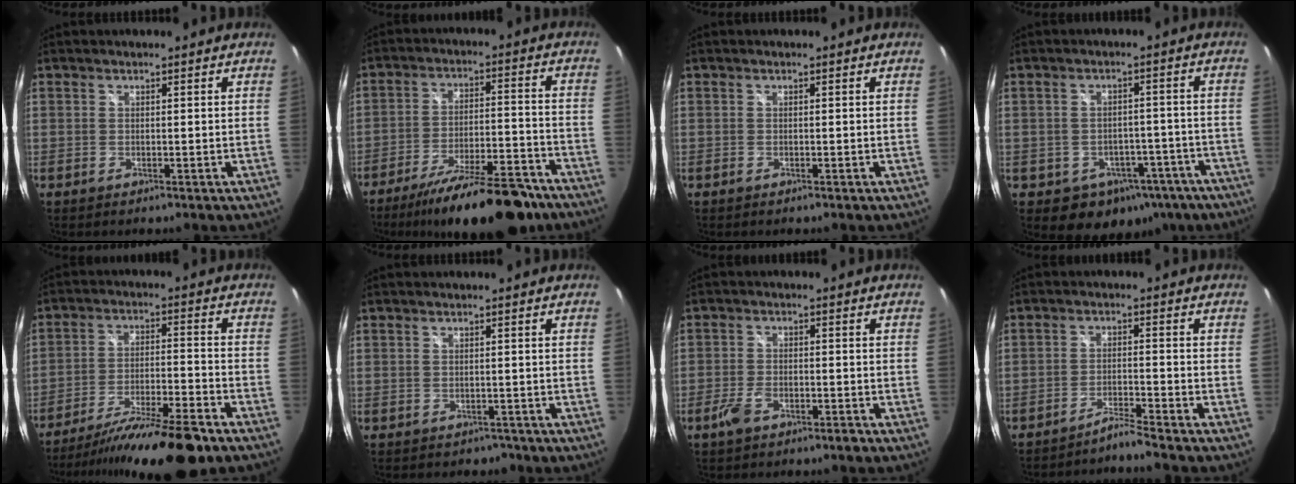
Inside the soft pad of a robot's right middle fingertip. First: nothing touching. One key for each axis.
{"total": 19.7, "fx": -16.0, "fy": 4.6, "fz": 10.4, "tx": -0.178, "ty": -0.018, "tz": -0.233}
{"total": 0.0}
{"total": 13.2, "fx": -7.6, "fy": 9.5, "fz": 5.0, "tx": -0.095, "ty": 0.025, "tz": -0.063}
{"total": 17.4, "fx": -14.3, "fy": 1.2, "fz": 9.9, "tx": -0.182, "ty": -0.025, "tz": -0.230}
{"total": 2.4, "fx": -1.8, "fy": 1.6, "fz": 0.4, "tx": -0.010, "ty": -0.005, "tz": -0.020}
{"total": 4.4, "fx": -3.0, "fy": 1.9, "fz": 2.6, "tx": -0.068, "ty": -0.002, "tz": -0.054}
{"total": 3.7, "fx": -3.3, "fy": -1.5, "fz": 0.1, "tx": -0.025, "ty": 0.009, "tz": -0.059}